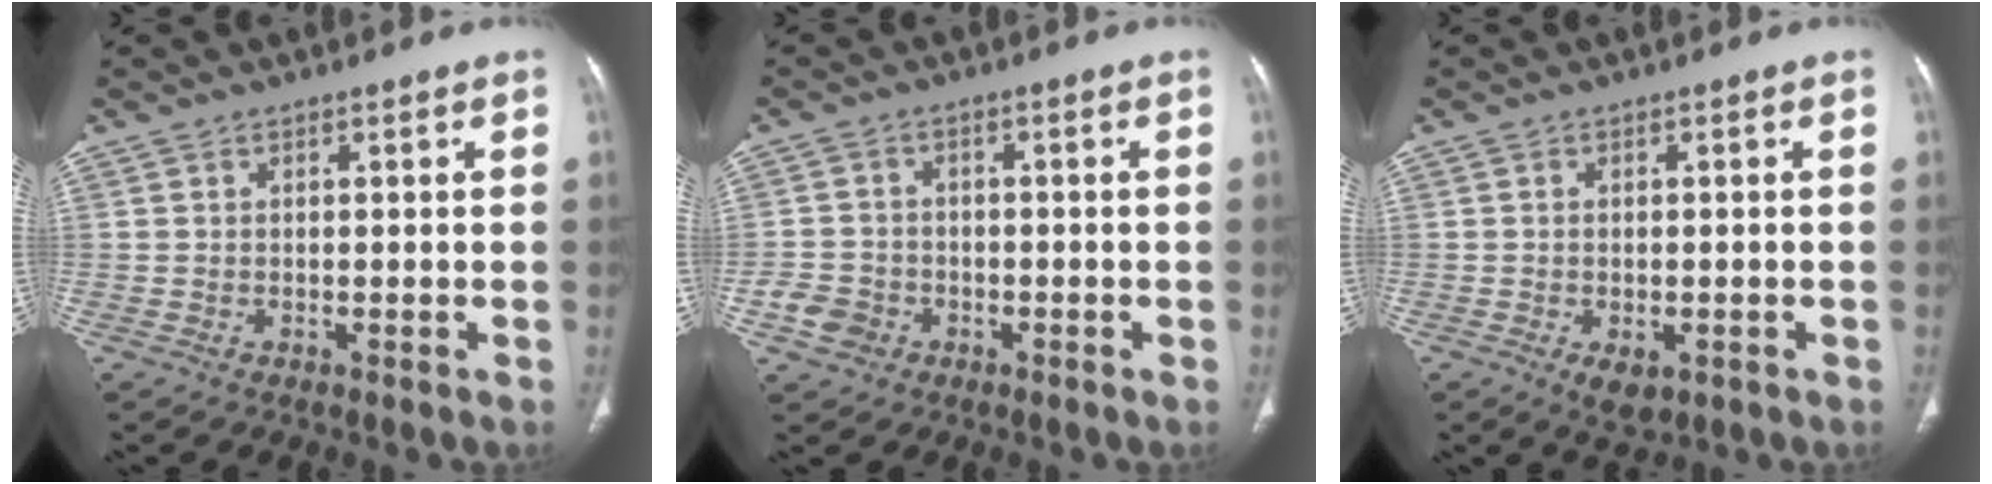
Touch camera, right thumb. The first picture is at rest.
{"total": 4.8, "force": [-2.1, 4.0, 1.4], "torque": [-0.015, 0.017, -0.035]}
{"total": 3.9, "force": [-1.5, 2.3, 2.8], "torque": [-0.043, 0.001, -0.014]}